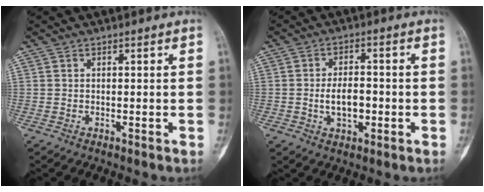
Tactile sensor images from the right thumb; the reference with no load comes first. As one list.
[{"total": 5.8, "force": [-1.1, 3.4, 4.5], "torque": [-0.065, 0.010, -0.017]}]